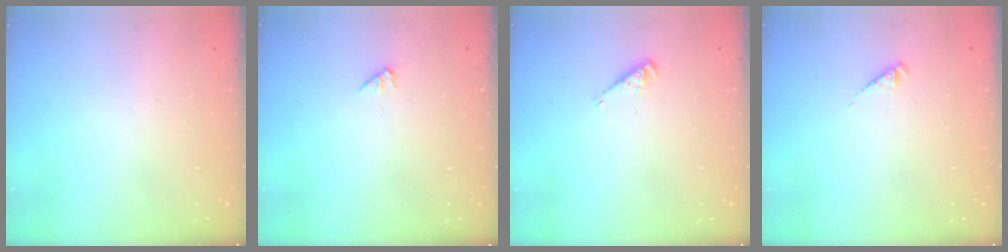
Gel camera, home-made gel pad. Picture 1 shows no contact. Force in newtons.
{"total": 0.0}
{"total": 2.9, "press": 2.9, "slide": 0.3}
{"total": 2.4, "press": 2.4, "slide": 0.4}